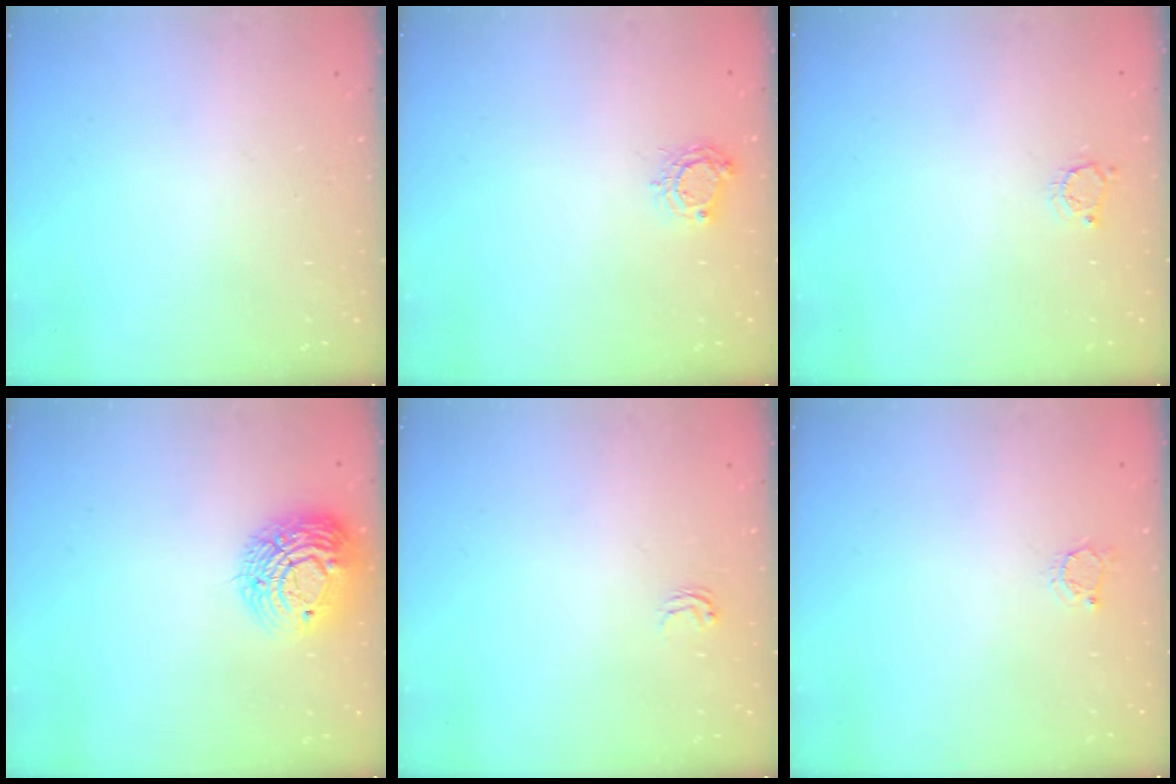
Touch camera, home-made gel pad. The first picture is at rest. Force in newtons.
{"total": 5.2, "press": 5.2, "slide": 0.5}
{"total": 3.5, "press": 3.5, "slide": 0.4}
{"total": 13.0, "press": 13.0, "slide": 1.0}
{"total": 2.1, "press": 2.1, "slide": 0.2}
{"total": 3.0, "press": 3.0, "slide": 0.4}